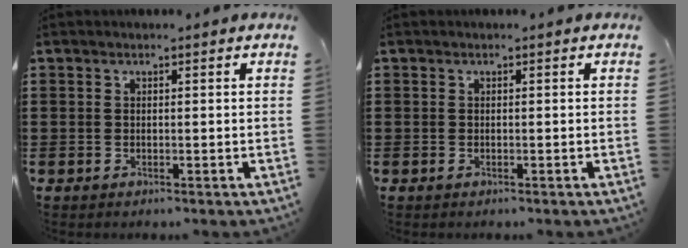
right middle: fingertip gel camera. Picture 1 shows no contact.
{"total": 0.0}